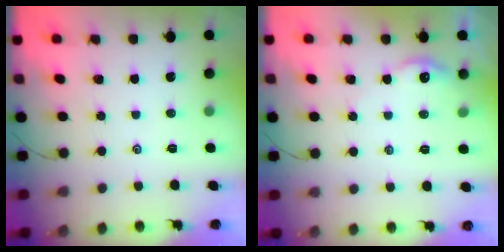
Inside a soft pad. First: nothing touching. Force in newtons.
{"total": 3.5, "press": 3.5, "slide": 0.5}